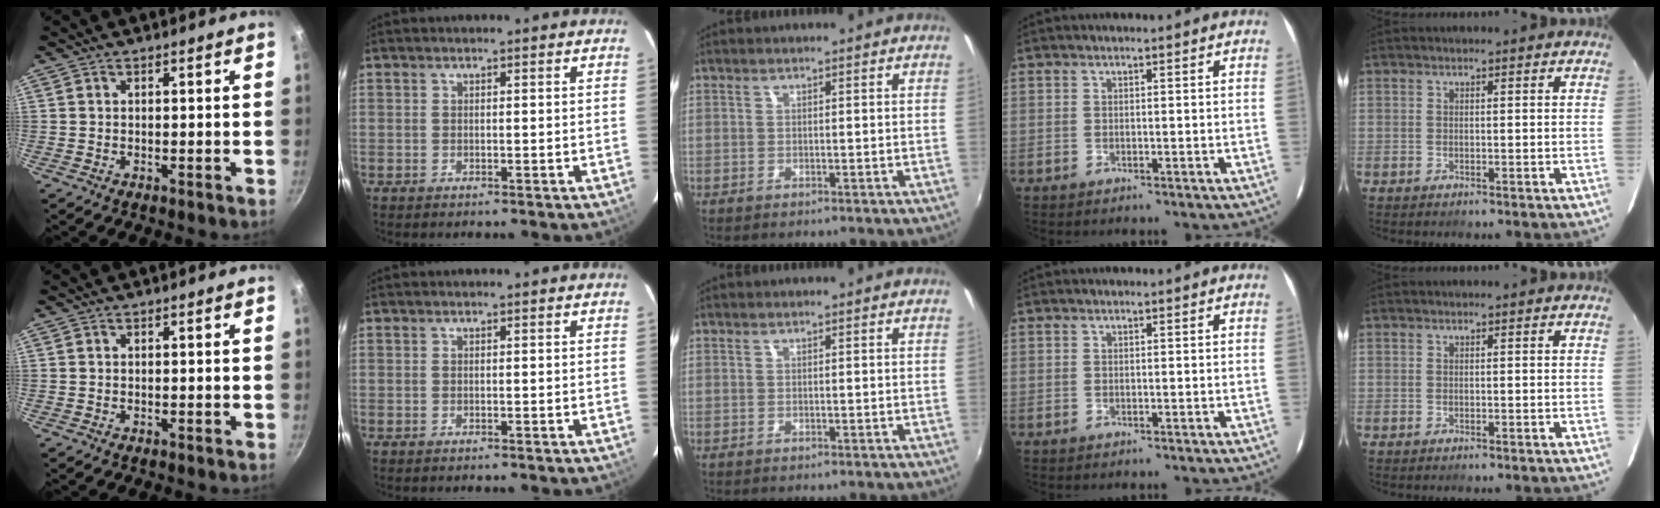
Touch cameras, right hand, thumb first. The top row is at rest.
{}